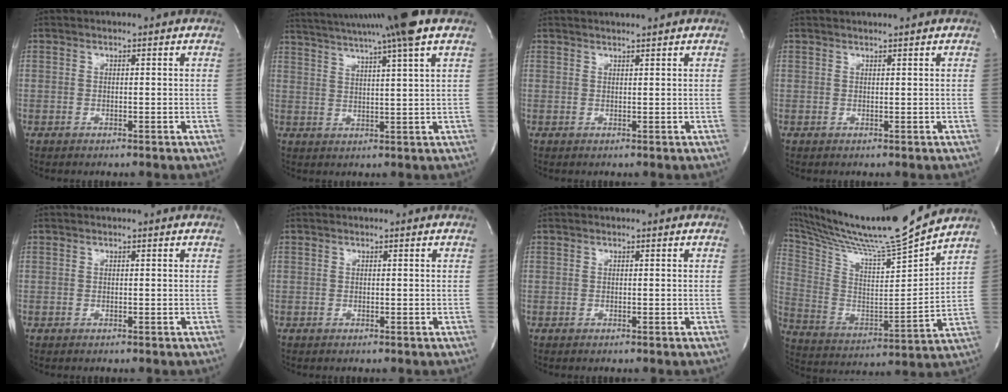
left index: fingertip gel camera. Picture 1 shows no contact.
{"total": 15.7, "force": [12.8, -2.0, 8.8], "torque": [-0.160, 0.000, 0.180]}
{"total": 2.1, "force": [2.0, -0.3, 0.6], "torque": [-0.008, 0.011, 0.033]}
{"total": 1.4, "force": [1.3, -0.2, 0.4], "torque": [-0.006, 0.009, 0.025]}
{"total": 0.0}
{"total": 0.0}
{"total": 0.0}
{"total": 21.2, "force": [19.1, -0.8, 9.0], "torque": [-0.185, -0.043, 0.318]}